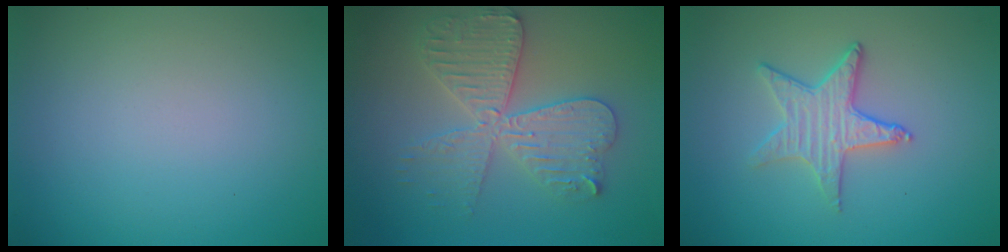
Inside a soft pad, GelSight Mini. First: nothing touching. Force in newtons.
{"total": 5.7, "press": 5.6, "slide": 0.8}
{"total": 3.2, "press": 3.0, "slide": 1.1}